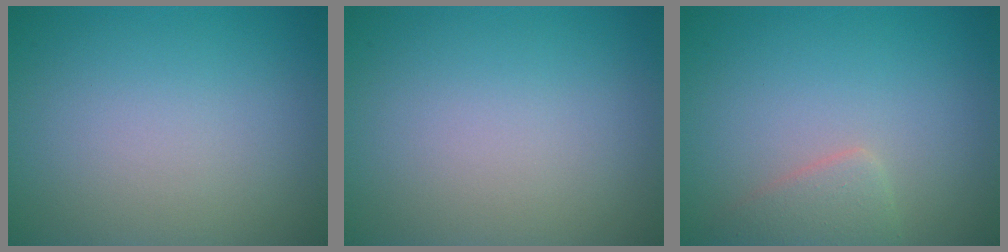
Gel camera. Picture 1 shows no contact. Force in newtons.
{"total": 0.0}
{"total": 1.9, "press": 1.9, "slide": 0.2}